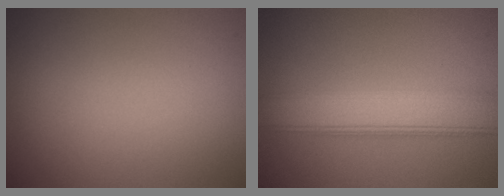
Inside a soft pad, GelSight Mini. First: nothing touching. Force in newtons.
{"total": 6.5, "press": 6.5, "slide": 0.4}